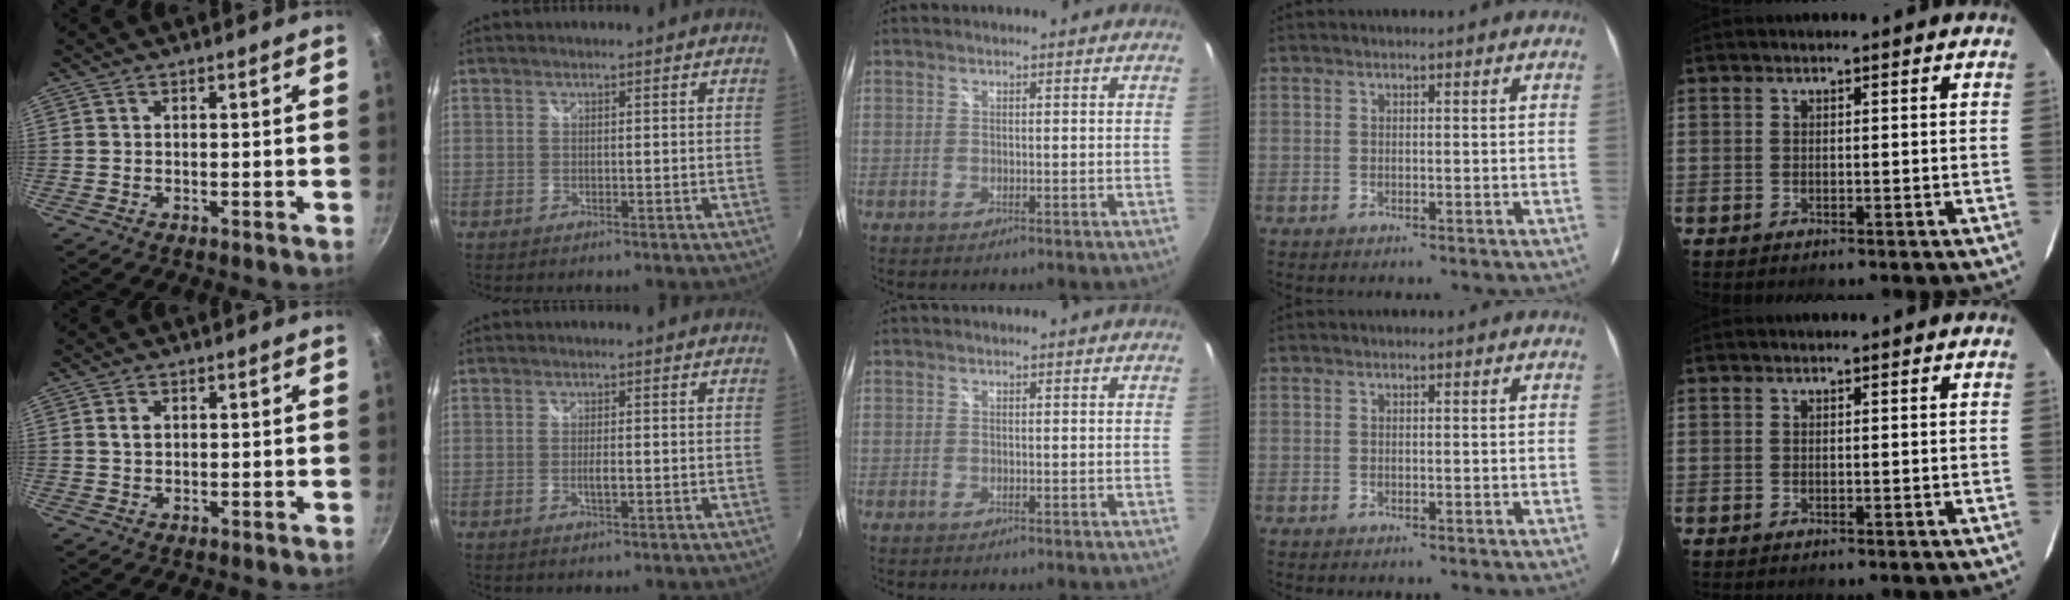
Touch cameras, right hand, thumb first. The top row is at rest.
{"thumb": {"total": 2.0, "force": [0.5, 1.4, 1.3], "torque": [-0.017, 0.003, 0.010]}, "index": {"total": 1.8, "force": [-0.4, 0.5, 1.6], "torque": [-0.032, -0.003, -0.007]}}